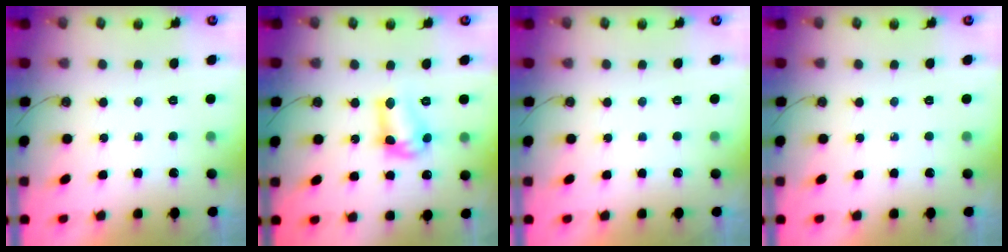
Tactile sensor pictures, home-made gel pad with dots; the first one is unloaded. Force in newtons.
{"total": 11.7, "press": 11.6, "slide": 0.7}
{"total": 0.0}
{"total": 0.0}